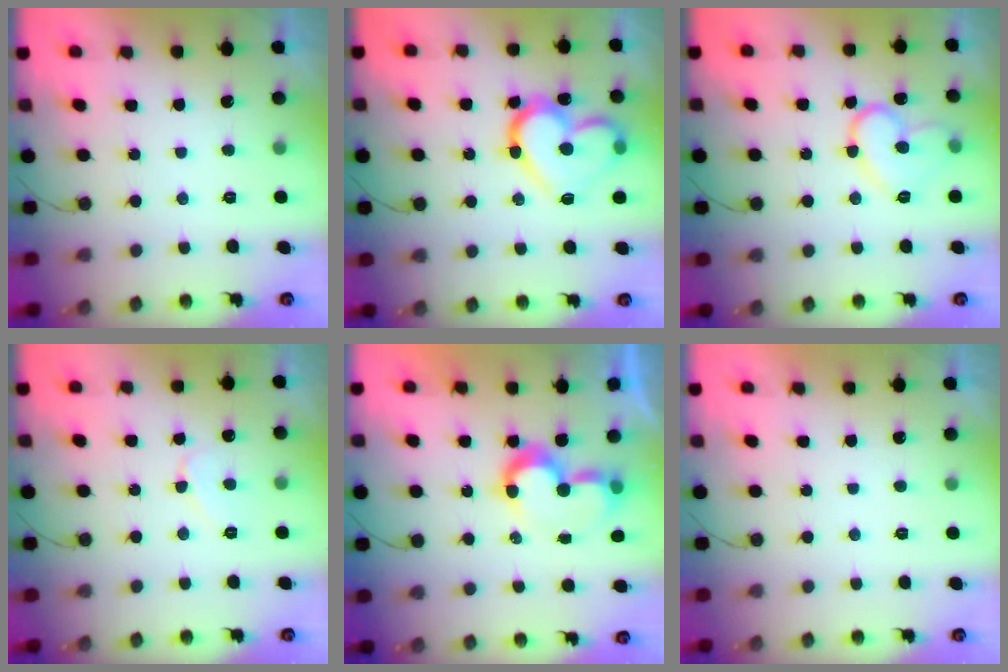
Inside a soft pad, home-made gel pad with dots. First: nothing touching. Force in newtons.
{"total": 17.0, "press": 16.9, "slide": 2.1}
{"total": 13.4, "press": 13.4, "slide": 0.7}
{"total": 5.3, "press": 5.2, "slide": 0.6}
{"total": 8.7, "press": 8.2, "slide": 3.0}
{"total": 1.9, "press": 1.9, "slide": 0.1}